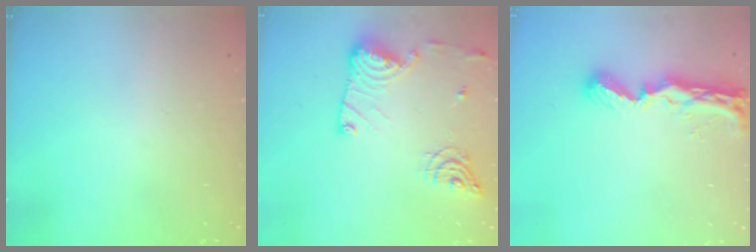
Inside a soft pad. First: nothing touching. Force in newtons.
{"total": 13.9, "press": 13.9, "slide": 0.8}
{"total": 8.3, "press": 8.3, "slide": 0.6}